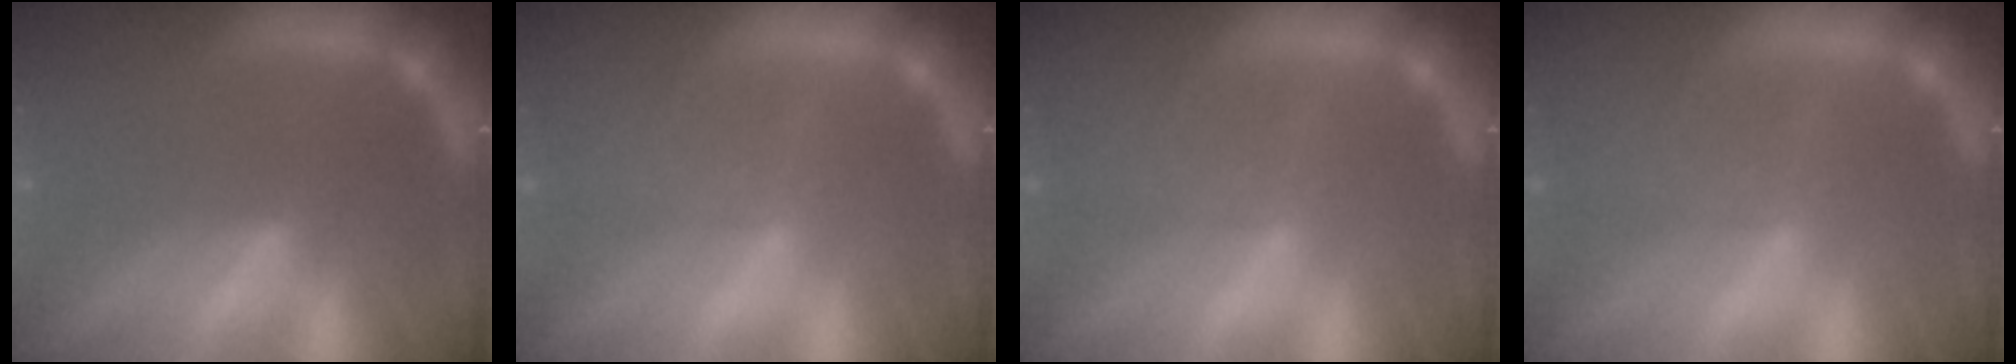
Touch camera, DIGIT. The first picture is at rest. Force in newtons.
{"total": 3.0}
{"total": 3.0}
{"total": 3.0}